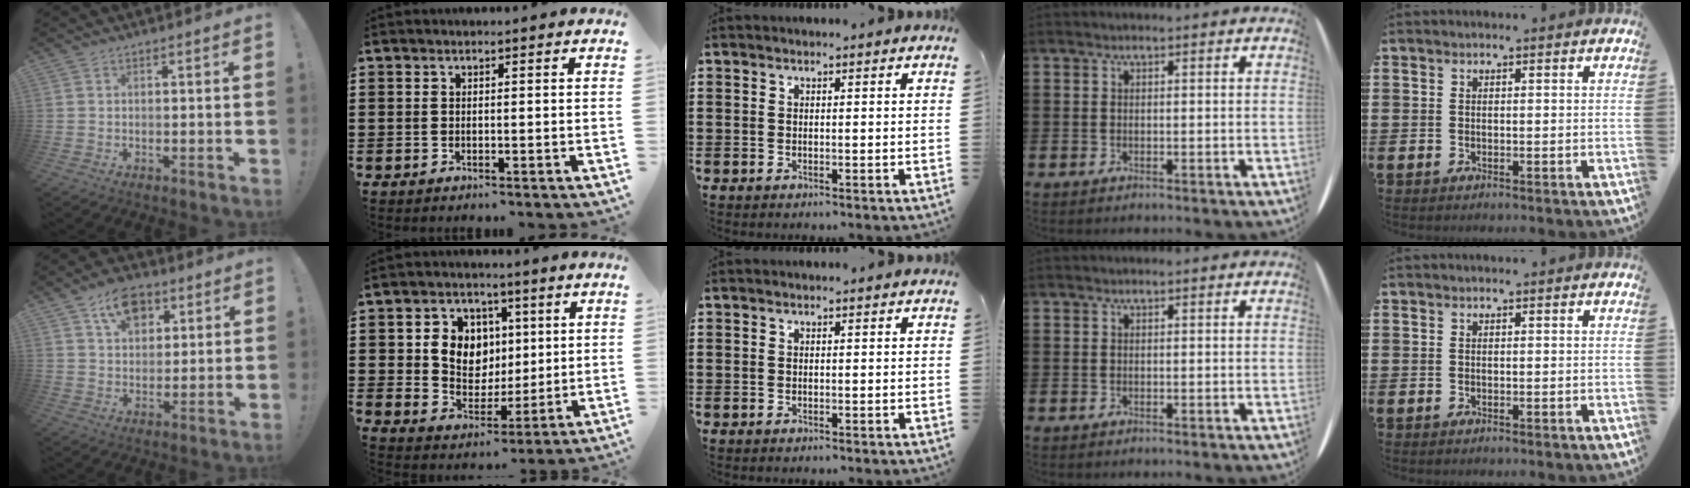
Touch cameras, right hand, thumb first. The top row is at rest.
{"thumb": {"total": 11.4, "force": [5.8, 7.9, 5.8], "torque": [-0.084, -0.016, 0.108]}, "index": {"total": 7.6, "force": [1.7, 6.7, 3.2], "torque": [-0.077, 0.015, 0.028]}}